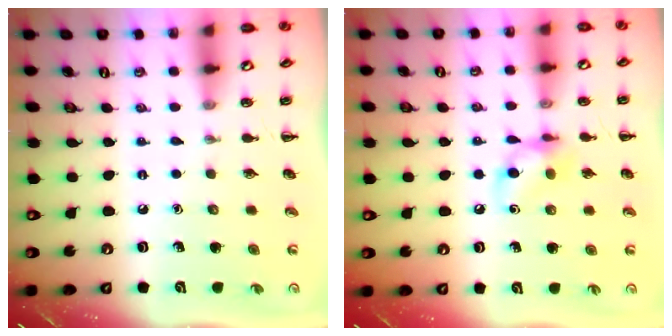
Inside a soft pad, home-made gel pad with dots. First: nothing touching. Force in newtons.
{"total": 9.2, "press": 9.1, "slide": 1.2}